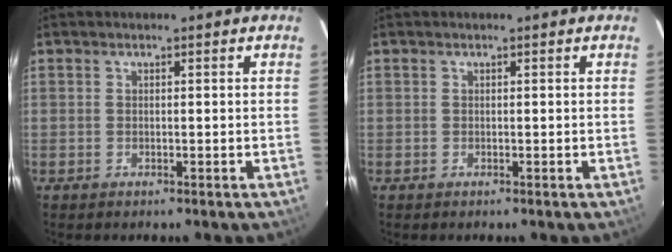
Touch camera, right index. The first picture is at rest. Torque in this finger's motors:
{"motor_torque": [0.36, -0.12, 0.02, 0.01]}